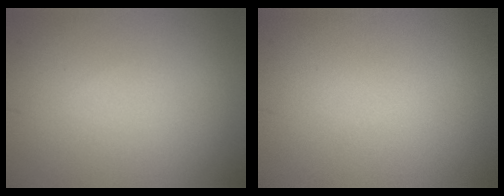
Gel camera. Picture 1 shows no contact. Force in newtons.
{"total": 0.0}